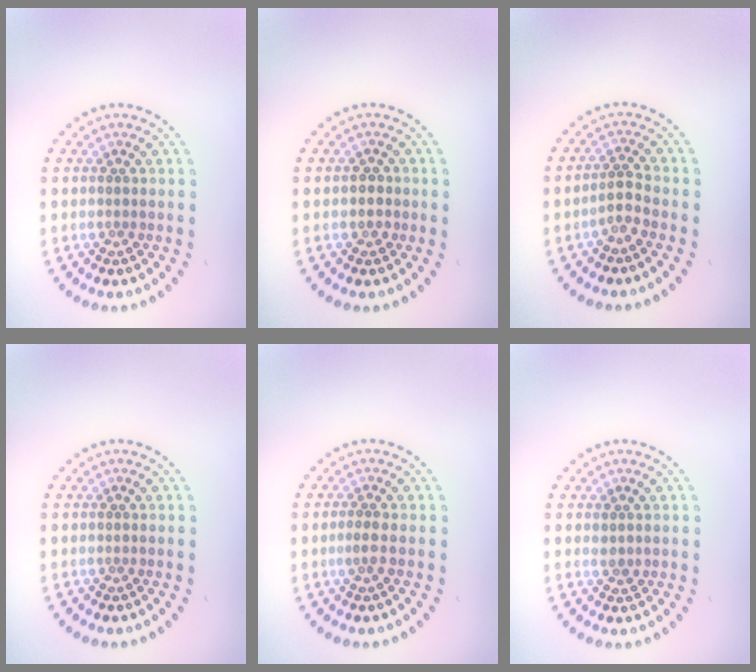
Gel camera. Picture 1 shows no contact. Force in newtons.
{"total": 1.2, "press": 1.1, "slide": 0.4}
{"total": 1.9, "press": 1.4, "slide": 1.2}
{"total": 0.0}
{"total": 1.2, "press": 1.1, "slide": 0.5}
{"total": 1.0, "press": 0.9, "slide": 0.4}